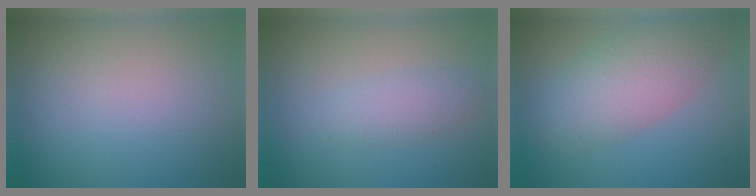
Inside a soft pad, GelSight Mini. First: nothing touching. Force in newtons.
{"total": 2.1, "press": 2.1, "slide": 0.1}
{"total": 5.7, "press": 5.7, "slide": 0.5}